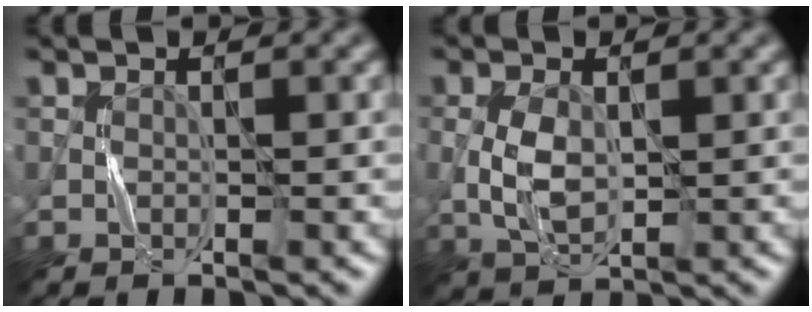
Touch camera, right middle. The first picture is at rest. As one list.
[{"total": 3.4, "force": [0.1, 2.0, 2.7], "torque": [-0.067, -0.001, 0.008]}]